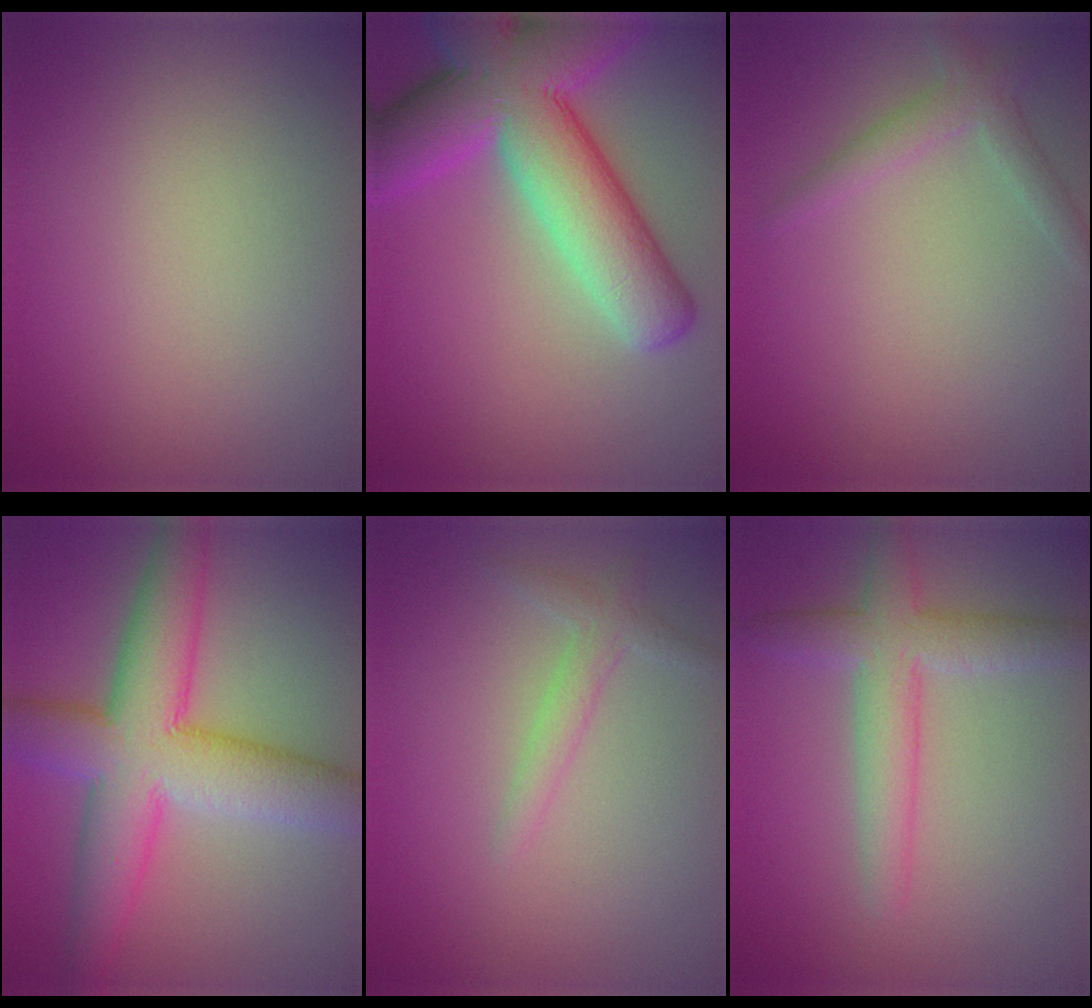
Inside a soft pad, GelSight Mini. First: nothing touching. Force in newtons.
{"total": 11.6, "press": 11.6, "slide": 0.4}
{"total": 2.0, "press": 2.0, "slide": 0.1}
{"total": 9.8, "press": 9.8, "slide": 0.0}
{"total": 1.7, "press": 1.7, "slide": 0.1}
{"total": 4.2, "press": 4.2, "slide": 0.2}